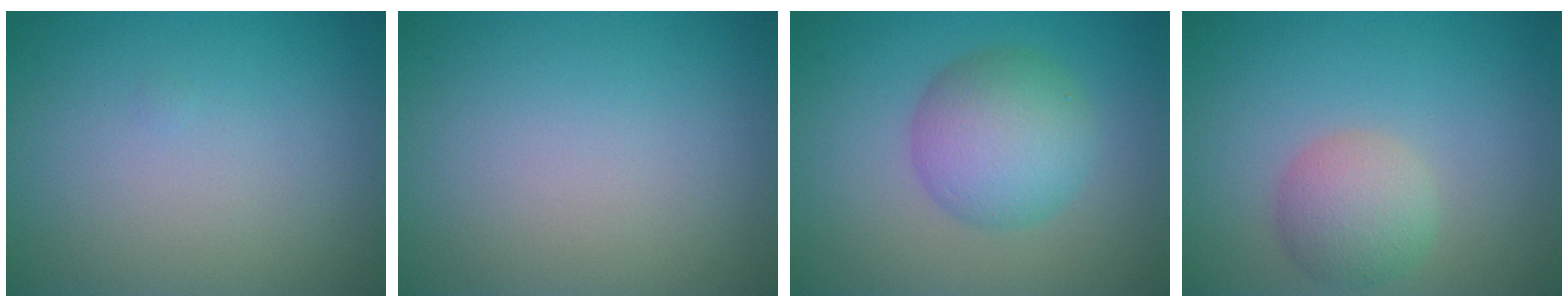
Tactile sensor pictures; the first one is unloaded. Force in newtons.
{"total": 0.0}
{"total": 5.5, "press": 5.5, "slide": 0.1}
{"total": 3.4, "press": 3.4, "slide": 0.3}